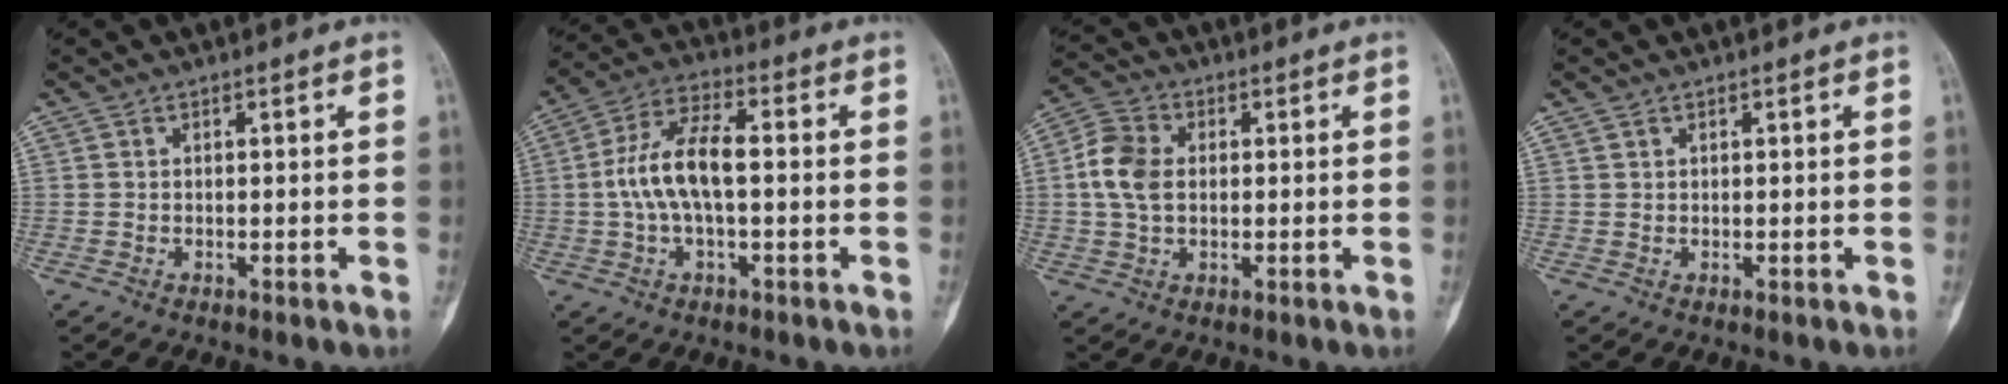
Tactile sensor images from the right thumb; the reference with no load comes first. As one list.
[{"total": 11.0, "force": [-0.2, 4.9, 9.9], "torque": [-0.204, 0.031, -0.007]}, {"total": 7.8, "force": [0.5, 5.5, 5.5], "torque": [-0.112, 0.014, 0.005]}, {"total": 0.6, "force": [0.4, 0.3, 0.1], "torque": [-0.003, 0.001, 0.009]}]